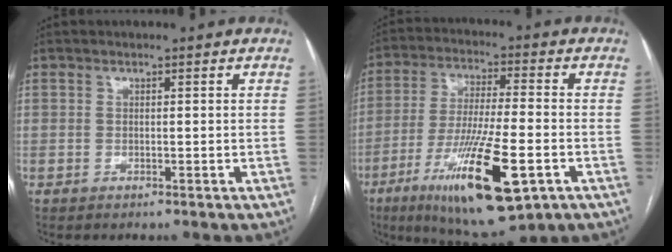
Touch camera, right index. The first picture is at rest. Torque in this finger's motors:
{"motor_torque": [1.54, -0.37, 0.95, 0.21]}